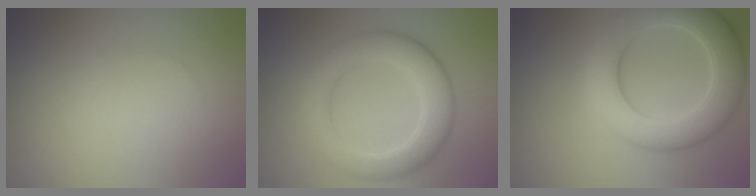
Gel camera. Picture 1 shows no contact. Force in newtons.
{"total": 5.5, "press": 5.5, "slide": 0.1}
{"total": 7.4, "press": 7.4, "slide": 0.5}